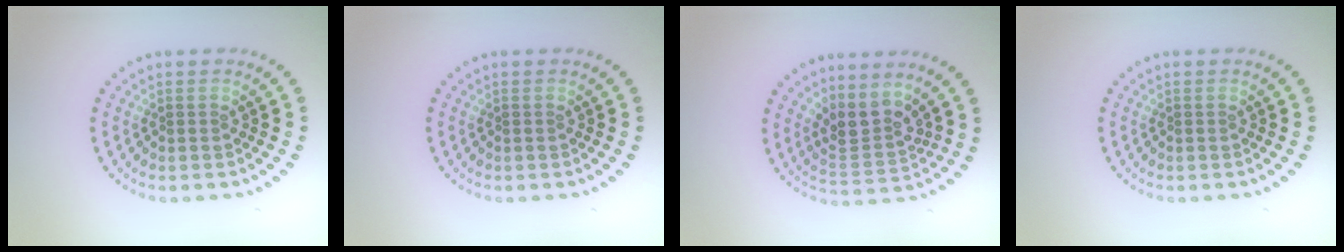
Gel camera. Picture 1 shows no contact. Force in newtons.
{"total": 0.0}
{"total": 3.0, "press": 2.2, "slide": 2.1}
{"total": 0.0}